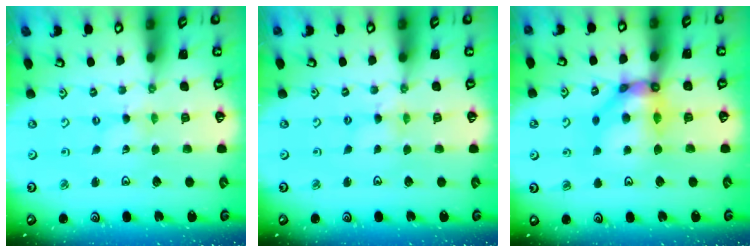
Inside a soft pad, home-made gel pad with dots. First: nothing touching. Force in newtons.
{"total": 2.2, "press": 2.2, "slide": 0.3}
{"total": 11.4, "press": 11.3, "slide": 1.3}